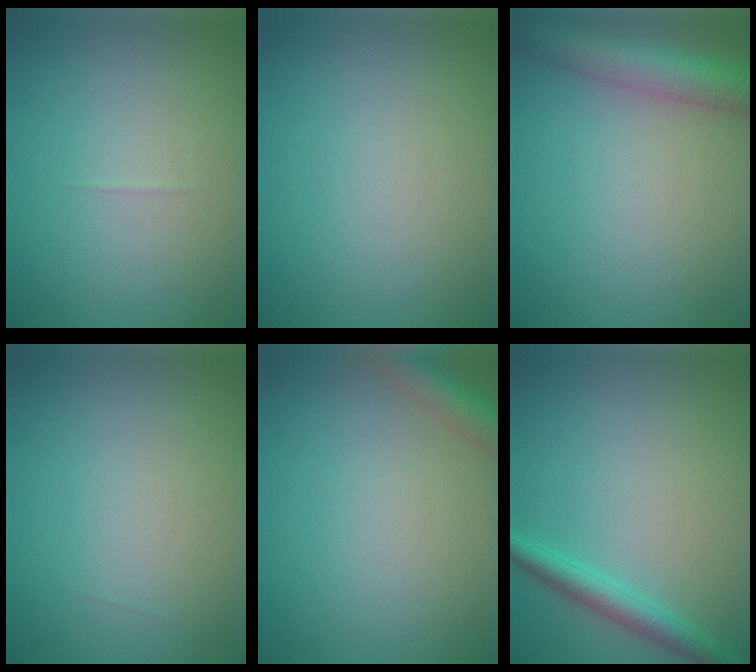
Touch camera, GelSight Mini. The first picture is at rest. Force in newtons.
{"total": 0.0}
{"total": 5.7, "press": 5.7, "slide": 0.3}
{"total": 0.0}
{"total": 2.9, "press": 2.9, "slide": 0.2}
{"total": 2.6, "press": 2.6, "slide": 0.1}